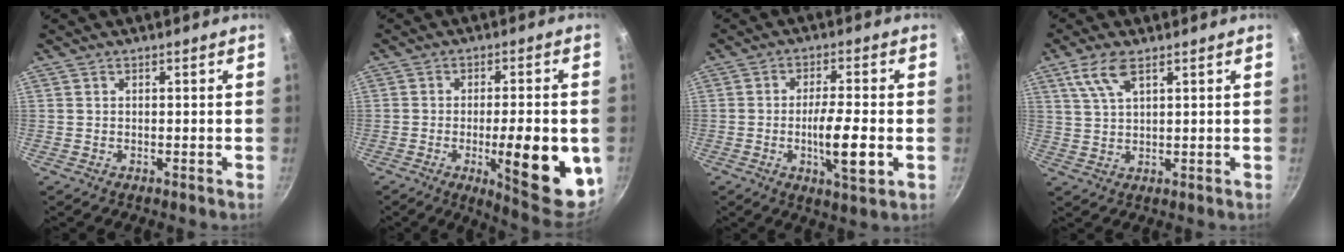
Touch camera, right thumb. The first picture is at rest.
{"total": 17.9, "force": [-4.0, 5.3, 16.7], "torque": [-0.194, -0.002, -0.048]}
{"total": 9.4, "force": [-2.1, 1.9, 9.0], "torque": [-0.154, 0.006, -0.035]}
{"total": 6.0, "force": [3.3, 1.9, 4.7], "torque": [-0.097, -0.010, 0.072]}